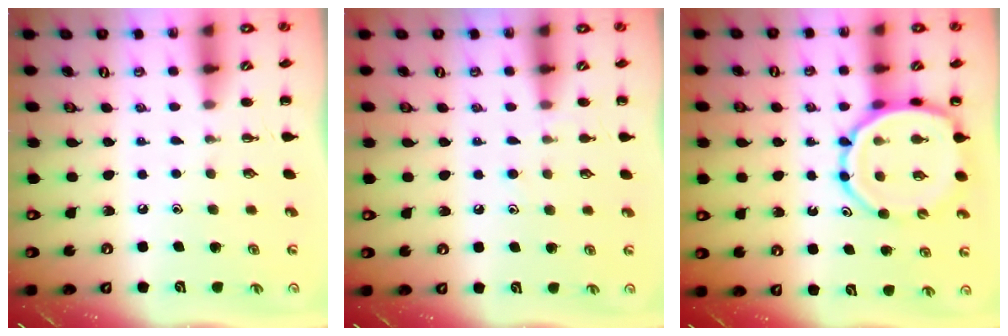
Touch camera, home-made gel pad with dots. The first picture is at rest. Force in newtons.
{"total": 6.0, "press": 5.6, "slide": 2.3}
{"total": 11.4, "press": 11.0, "slide": 2.9}